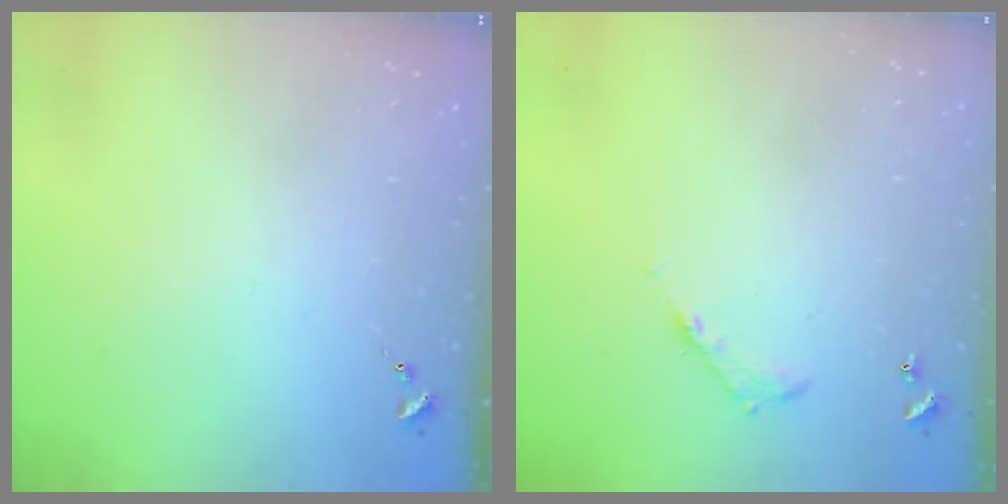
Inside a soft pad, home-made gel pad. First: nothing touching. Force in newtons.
{"total": 5.3, "press": 5.3, "slide": 0.4}